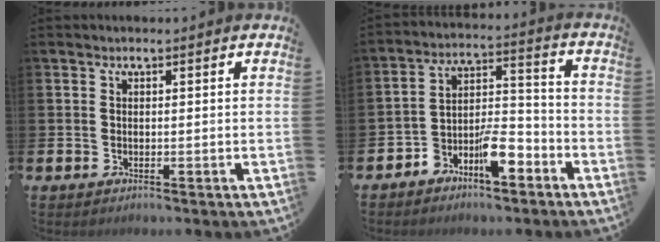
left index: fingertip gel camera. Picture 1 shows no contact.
{"total": 7.3, "force": [-4.9, 2.7, 4.6], "torque": [-0.090, 0.006, -0.093]}